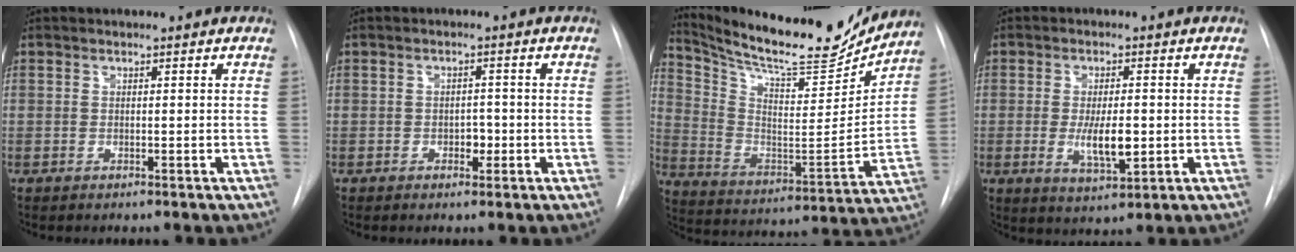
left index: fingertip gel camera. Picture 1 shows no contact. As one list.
[{"total": 2.5, "force": [-1.8, 1.3, 1.2], "torque": [-0.012, -0.001, -0.024]}, {"total": 20.9, "force": [19.1, 3.0, 7.9], "torque": [-0.144, -0.051, 0.294]}, {"total": 6.2, "force": [-1.7, 2.0, 5.7], "torque": [-0.104, -0.017, -0.022]}]